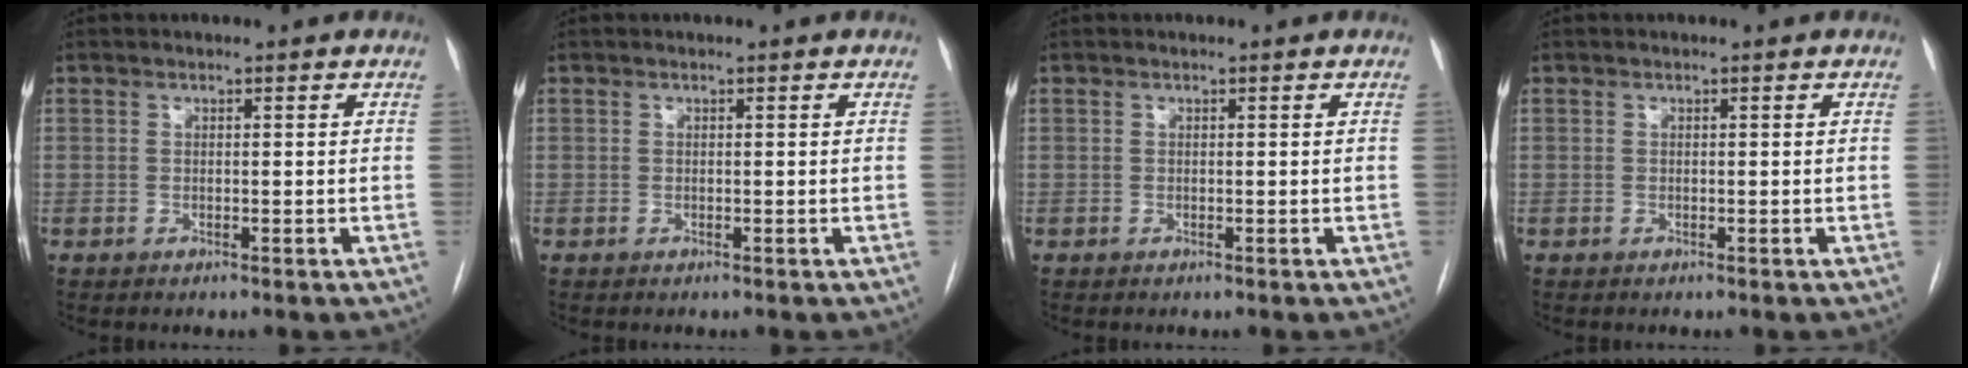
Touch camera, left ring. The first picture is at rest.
{"total": 0.0}
{"total": 0.0}
{"total": 0.0}